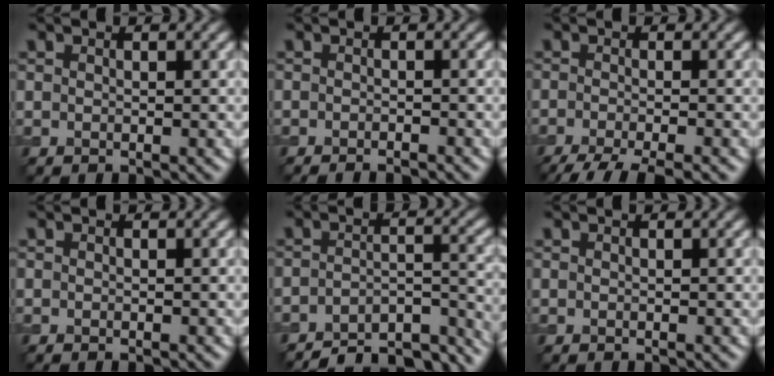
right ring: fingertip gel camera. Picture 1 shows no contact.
{"total": 1.7, "force": [-1.5, 0.3, 0.8], "torque": [-0.002, -0.003, -0.022]}
{"total": 5.9, "force": [-4.3, 1.2, 3.8], "torque": [-0.052, -0.012, -0.079]}
{"total": 0.0}
{"total": 9.0, "force": [-8.0, 2.4, 3.3], "torque": [-0.037, -0.002, -0.116]}
{"total": 0.0}